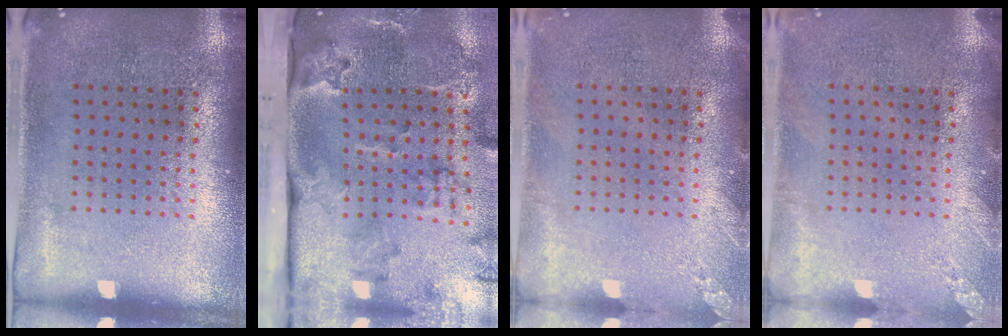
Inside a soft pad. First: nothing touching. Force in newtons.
{"total": 4.0, "press": 2.7, "slide": 3.0}
{"total": 1.2, "press": 1.2, "slide": 0.1}
{"total": 1.3, "press": 1.3, "slide": 0.2}